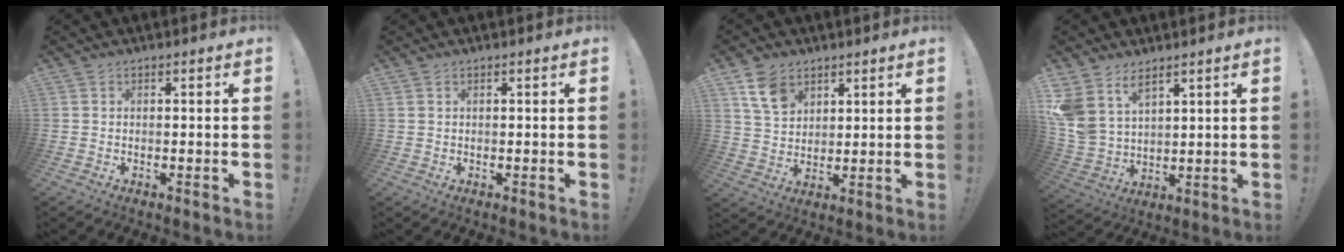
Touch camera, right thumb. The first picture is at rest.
{"total": 0.7, "force": [0.5, 0.3, 0.4], "torque": [-0.008, 0.000, 0.009]}
{"total": 9.7, "force": [5.7, 6.5, 4.3], "torque": [-0.068, -0.025, 0.112]}
{"total": 9.4, "force": [6.2, 5.6, 4.2], "torque": [-0.093, -0.049, 0.124]}